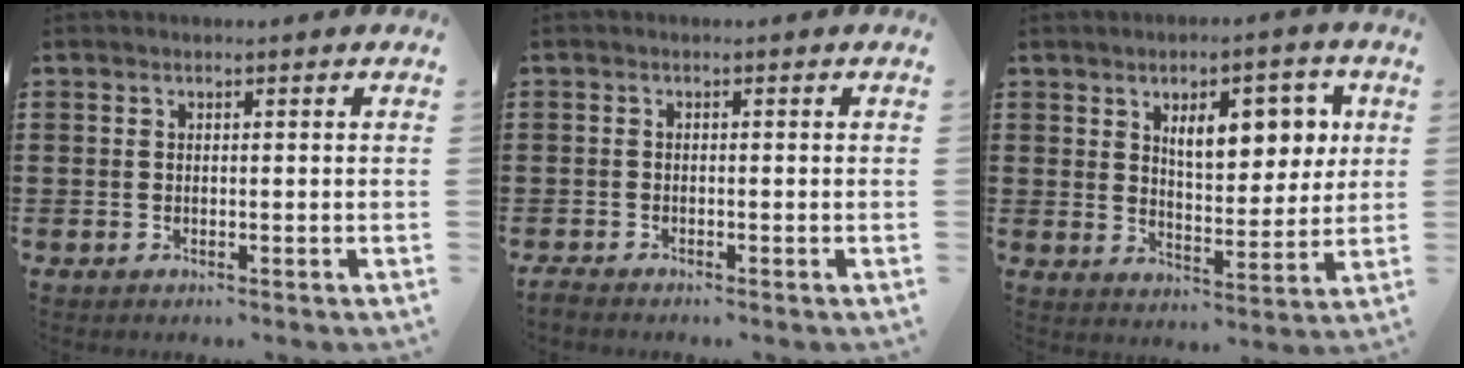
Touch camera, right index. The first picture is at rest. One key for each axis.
{"total": 1.2, "fx": -1.2, "fy": 0.1, "fz": 0.1, "tx": -0.004, "ty": -0.001, "tz": -0.024}
{"total": 8.3, "fx": 3.3, "fy": 4.0, "fz": 6.4, "tx": -0.098, "ty": -0.001, "tz": 0.049}